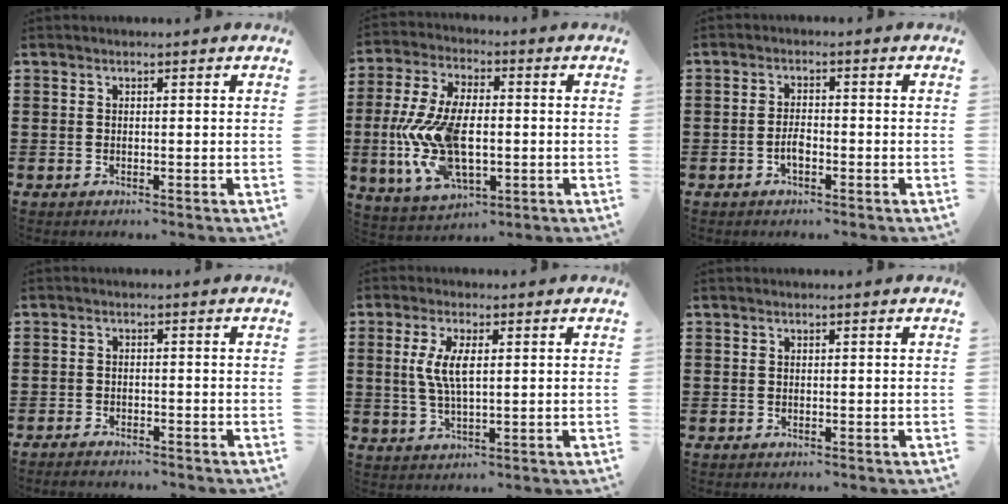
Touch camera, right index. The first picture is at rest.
{"total": 12.8, "force": [-1.5, 6.8, 10.8], "torque": [-0.262, -0.016, -0.030]}
{"total": 2.7, "force": [-1.0, 1.0, 2.2], "torque": [-0.051, -0.002, -0.020]}
{"total": 1.6, "force": [-1.6, 0.2, 0.0], "torque": [-0.005, 0.004, -0.035]}
{"total": 5.4, "force": [0.9, 1.8, 5.0], "torque": [-0.115, 0.002, 0.009]}
{"total": 0.0}